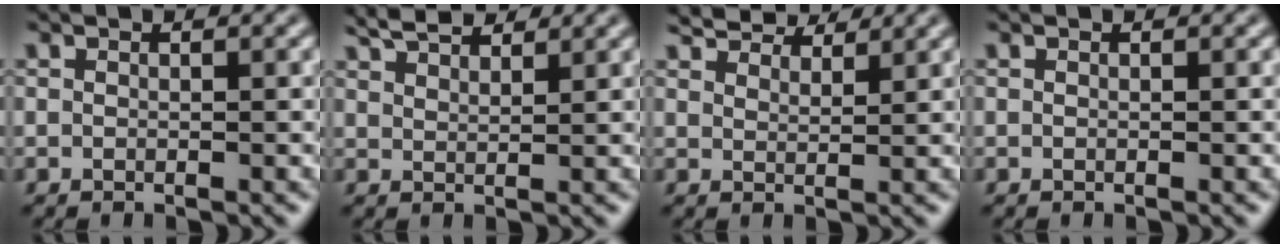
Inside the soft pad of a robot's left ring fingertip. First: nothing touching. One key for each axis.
{"total": 3.7, "fx": 3.3, "fy": 0.7, "fz": 1.4, "tx": -0.030, "ty": 0.010, "tz": 0.058}
{"total": 5.3, "fx": 4.9, "fy": 1.1, "fz": 1.7, "tx": -0.037, "ty": 0.004, "tz": 0.074}
{"total": 0.0}